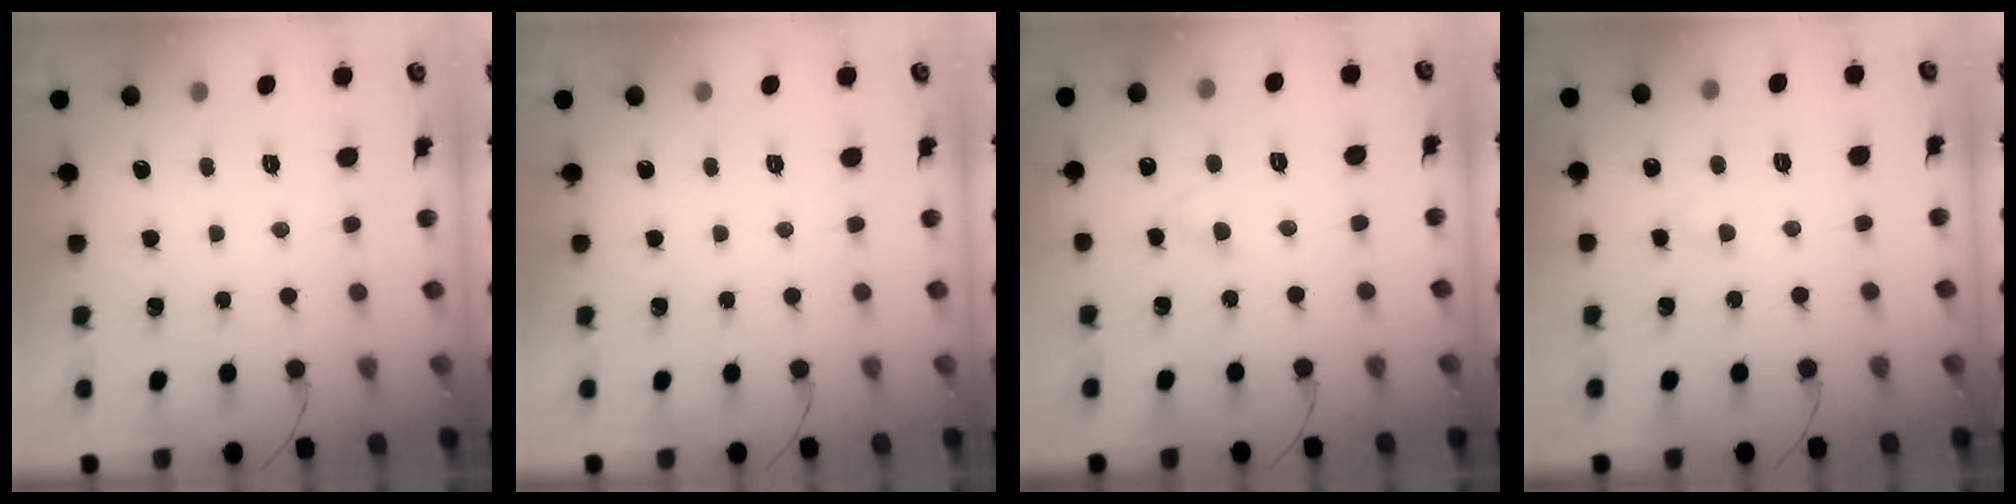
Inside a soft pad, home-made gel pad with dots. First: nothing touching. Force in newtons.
{"total": 0.0}
{"total": 2.5, "press": 2.3, "slide": 1.0}
{"total": 2.6, "press": 2.4, "slide": 0.9}